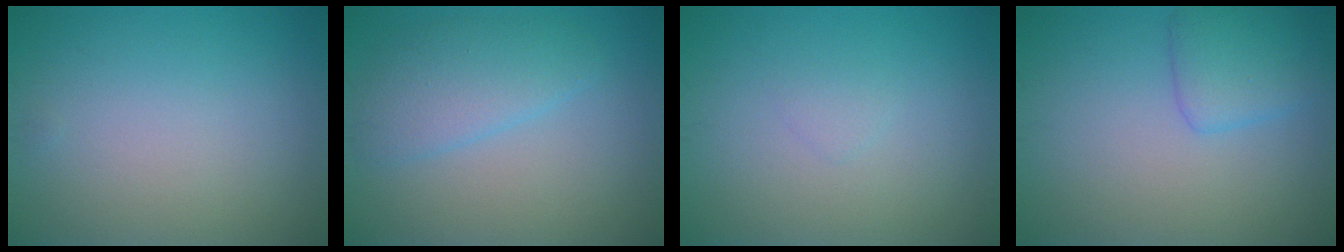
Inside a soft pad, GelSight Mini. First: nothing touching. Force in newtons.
{"total": 3.3, "press": 3.3, "slide": 0.2}
{"total": 0.6, "press": 0.6, "slide": 0.0}
{"total": 2.7, "press": 2.7, "slide": 0.1}